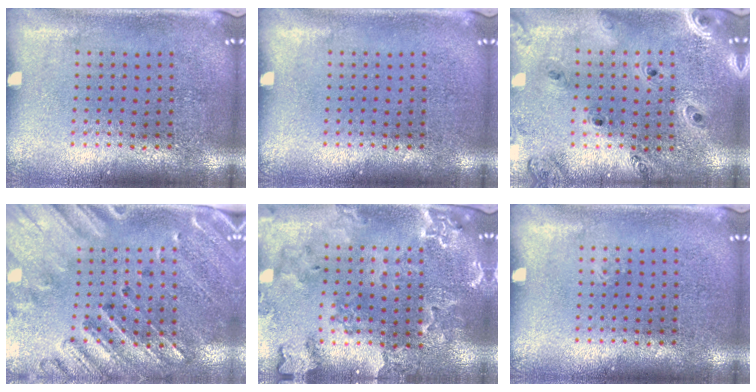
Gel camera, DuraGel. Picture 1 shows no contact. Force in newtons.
{"total": 0.0}
{"total": 1.3, "press": 1.3, "slide": 0.2}
{"total": 2.6, "press": 2.2, "slide": 1.3}
{"total": 1.9, "press": 1.9, "slide": 0.2}
{"total": 0.0}